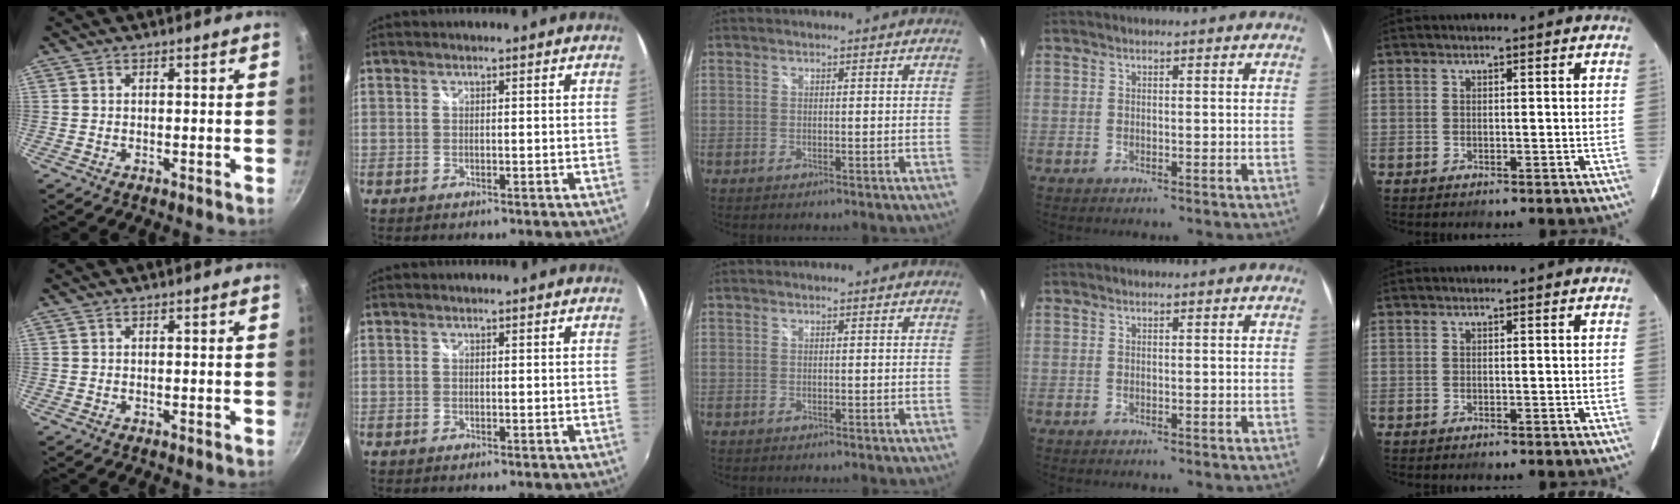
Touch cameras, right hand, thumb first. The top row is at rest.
{}